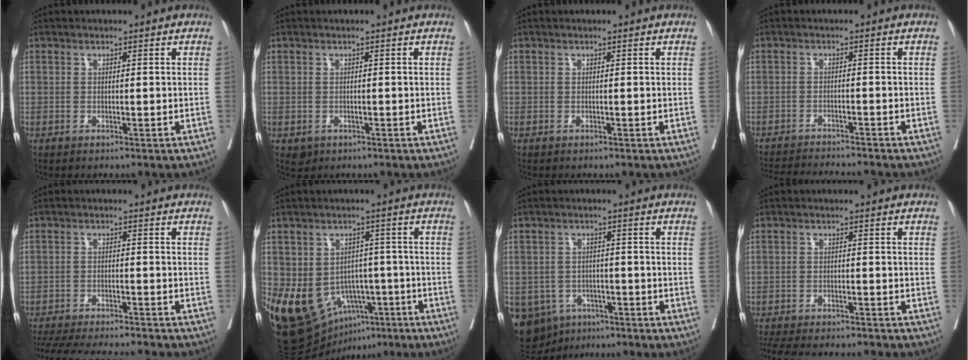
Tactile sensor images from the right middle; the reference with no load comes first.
{"total": 1.3, "force": [-0.5, 1.2, 0.4], "torque": [-0.004, 0.002, -0.001]}
{"total": 0.0}
{"total": 9.9, "force": [-9.5, 0.0, 2.7], "torque": [-0.036, -0.009, -0.143]}
{"total": 15.9, "force": [-14.5, 1.8, 6.3], "torque": [-0.122, -0.025, -0.208]}
{"total": 15.2, "force": [-5.8, 11.6, 7.9], "torque": [-0.144, 0.017, -0.069]}
{"total": 11.8, "force": [-6.2, 9.4, 3.6], "torque": [-0.099, 0.009, -0.080]}
{"total": 14.1, "force": [-12.7, 2.6, 5.5], "torque": [-0.108, -0.018, -0.176]}